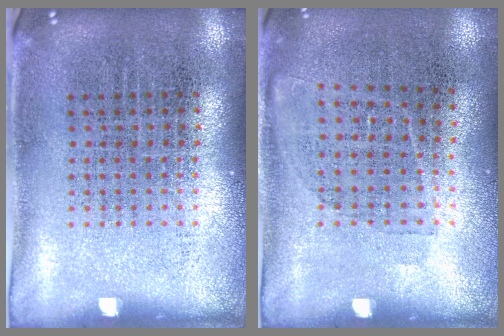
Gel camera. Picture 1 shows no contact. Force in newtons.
{"total": 1.0, "press": 0.8, "slide": 0.5}